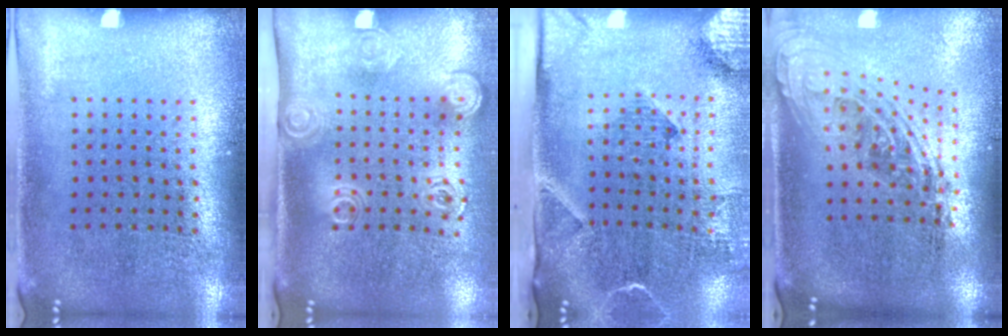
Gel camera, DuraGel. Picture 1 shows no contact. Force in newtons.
{"total": 2.0, "press": 1.4, "slide": 1.5}
{"total": 3.2, "press": 2.2, "slide": 2.3}
{"total": 2.1, "press": 1.6, "slide": 1.4}